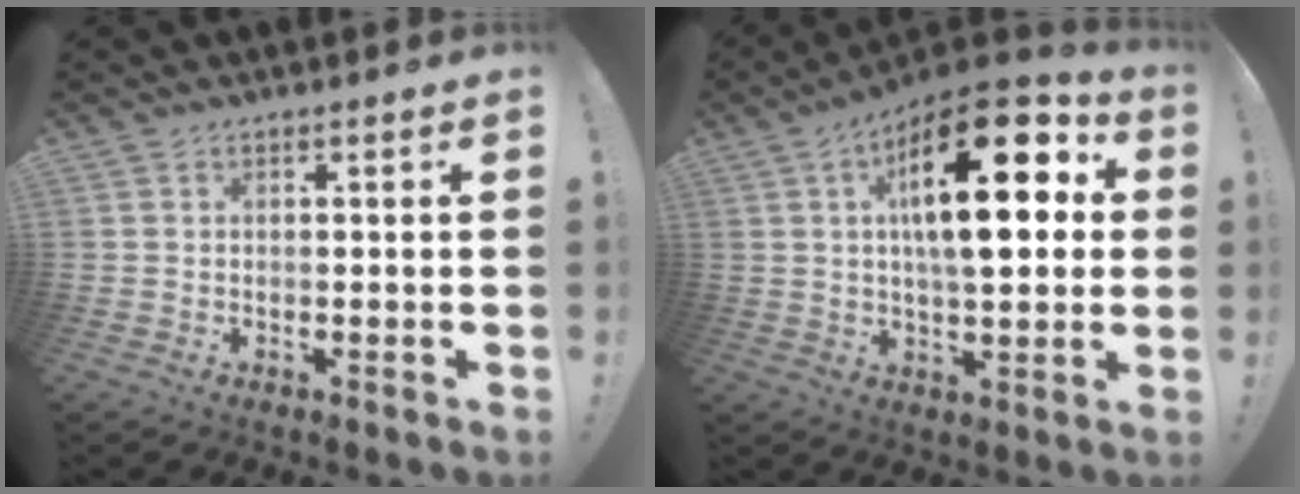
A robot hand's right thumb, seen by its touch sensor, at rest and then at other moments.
{"total": 22.5, "force": [5.7, 8.9, 19.8], "torque": [-0.300, -0.018, 0.084]}